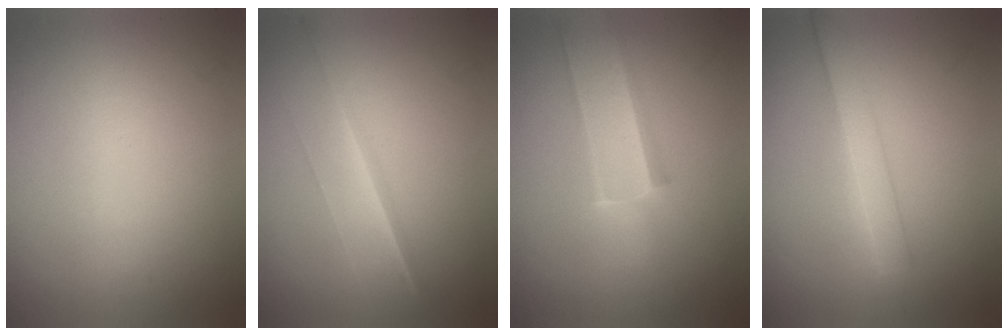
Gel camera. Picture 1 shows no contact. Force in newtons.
{"total": 1.3}
{"total": 2.0}
{"total": 2.2}